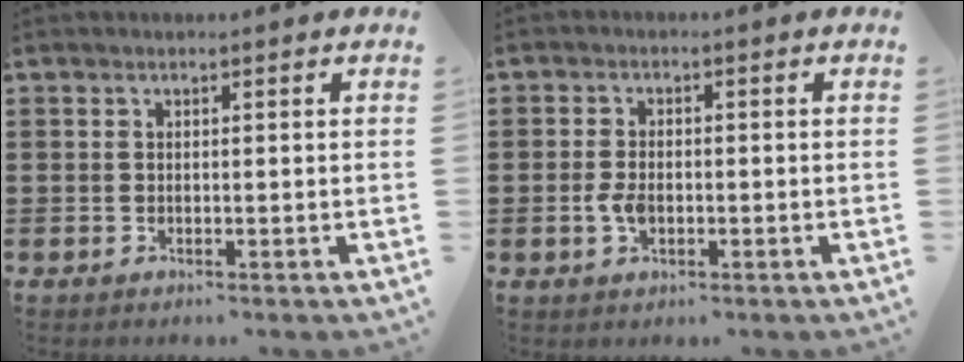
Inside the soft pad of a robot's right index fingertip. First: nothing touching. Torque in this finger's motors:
{"motor_torque": [1.70, 0.44, -0.01, -0.07]}